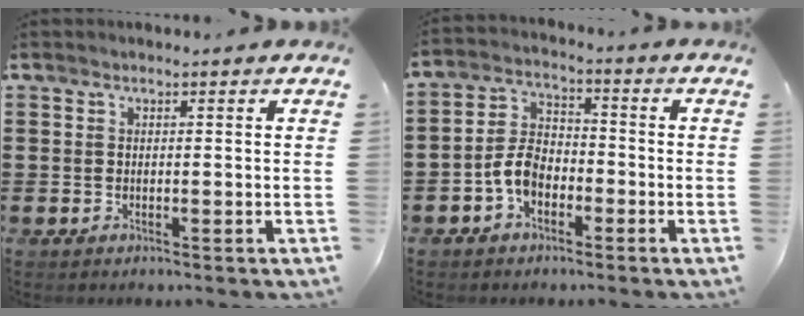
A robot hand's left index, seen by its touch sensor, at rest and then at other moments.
{"total": 5.8, "force": [-2.7, 3.6, 3.5], "torque": [-0.093, 0.006, -0.059]}